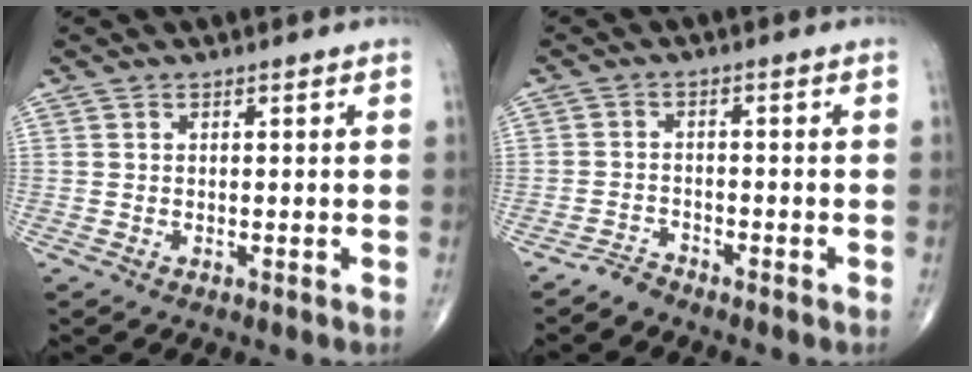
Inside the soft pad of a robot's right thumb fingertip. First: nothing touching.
{"total": 2.2, "force": [-2.2, 0.4, 0.0], "torque": [0.007, 0.000, -0.045]}